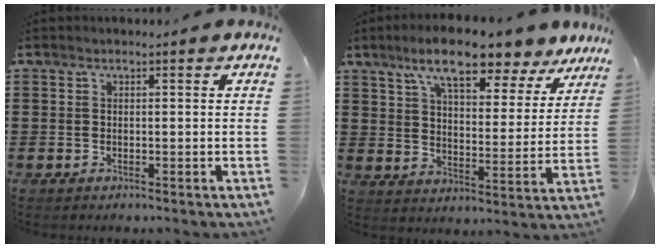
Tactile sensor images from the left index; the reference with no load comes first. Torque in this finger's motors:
{"motor_torque": [2.14, 0.00, 1.06, 0.21]}